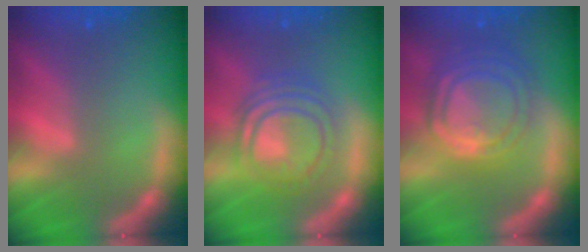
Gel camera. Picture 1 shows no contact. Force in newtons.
{"total": 7.6}
{"total": 10.0}